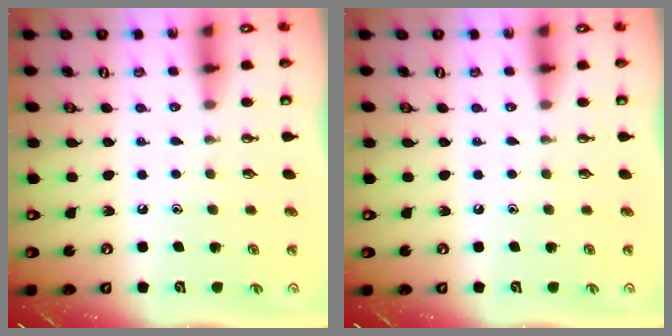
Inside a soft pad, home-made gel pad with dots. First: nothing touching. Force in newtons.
{"total": 0.0}